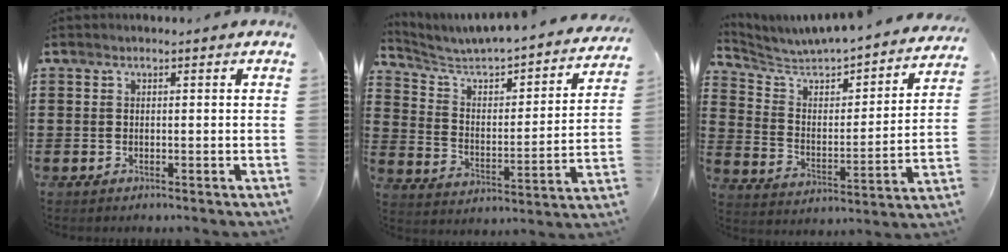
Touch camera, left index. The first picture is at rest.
{"total": 3.5, "force": [3.0, 1.1, 1.4], "torque": [-0.051, -0.036, 0.038]}
{"total": 3.6, "force": [3.3, 1.2, 0.6], "torque": [-0.040, -0.041, 0.044]}